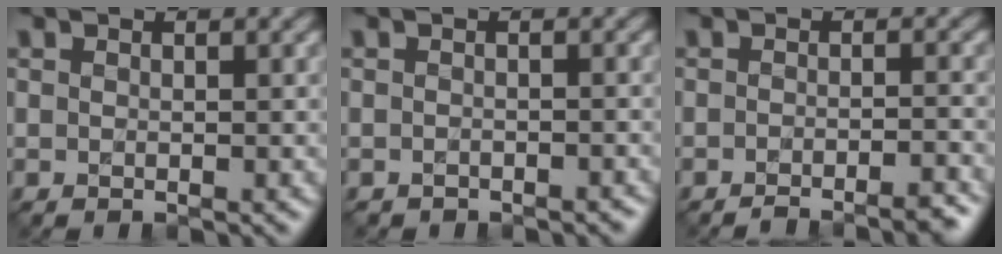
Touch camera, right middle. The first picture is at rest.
{"total": 0.9, "force": [-0.8, 0.4, 0.0], "torque": [0.002, -0.002, -0.010]}
{"total": 3.4, "force": [-2.8, 0.5, 1.9], "torque": [-0.020, 0.007, -0.044]}